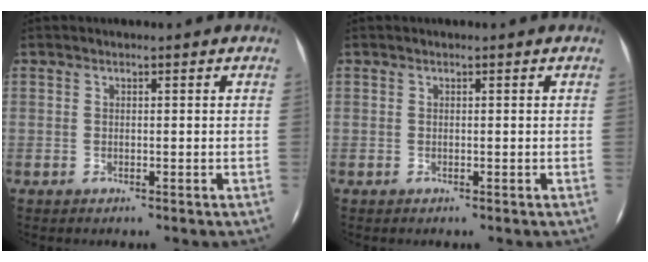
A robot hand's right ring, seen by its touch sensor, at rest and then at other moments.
{"total": 0.0}